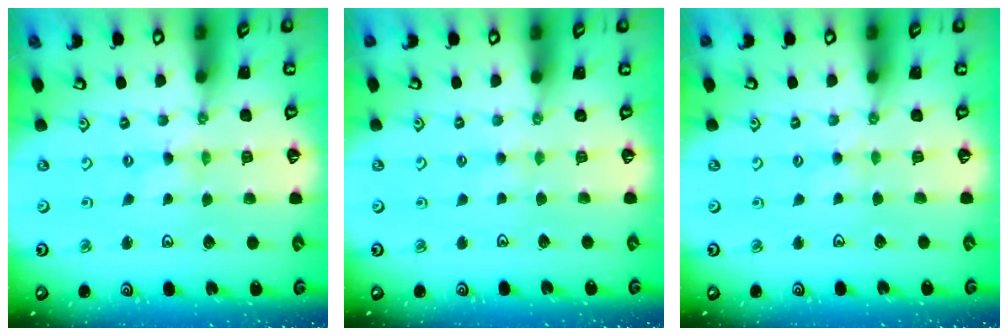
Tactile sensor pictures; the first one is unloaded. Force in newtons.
{"total": 2.0, "press": 2.0, "slide": 0.4}
{"total": 1.4, "press": 1.3, "slide": 0.3}